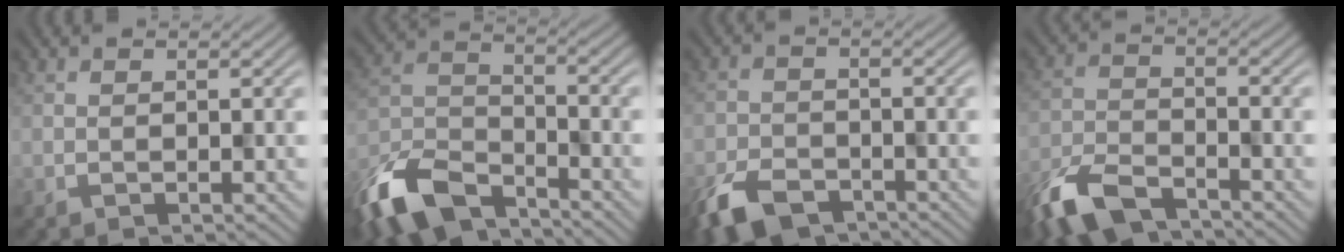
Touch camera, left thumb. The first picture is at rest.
{"total": 11.3, "force": [-10.1, 3.4, 3.6], "torque": [-0.082, -0.013, -0.183]}
{"total": 6.8, "force": [-6.1, 2.4, 1.9], "torque": [-0.046, -0.016, -0.094]}
{"total": 8.5, "force": [-7.9, 1.8, 2.4], "torque": [-0.060, -0.014, -0.137]}